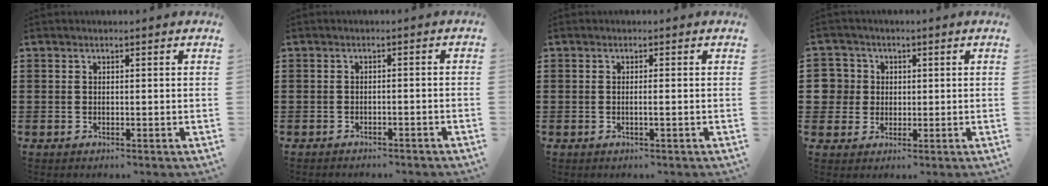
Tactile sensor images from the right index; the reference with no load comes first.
{"total": 1.4, "force": [-1.4, 0.2, 0.2], "torque": [-0.008, 0.001, -0.029]}
{"total": 1.0, "force": [-0.3, -0.1, 1.0], "torque": [-0.017, -0.005, -0.005]}
{"total": 4.6, "force": [0.5, 4.6, 0.5], "torque": [-0.041, 0.013, 0.007]}